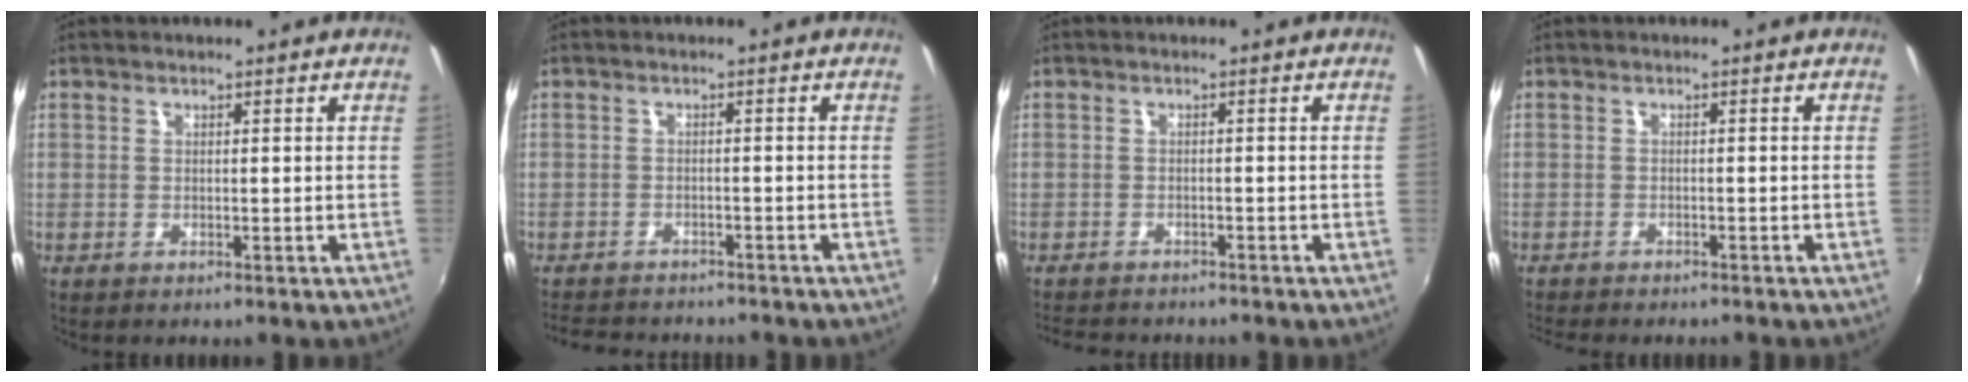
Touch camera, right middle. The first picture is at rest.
{"total": 8.6, "force": [-7.7, 2.6, 2.7], "torque": [-0.072, -0.012, -0.116]}
{"total": 6.5, "force": [-6.0, 1.7, 2.1], "torque": [-0.057, -0.016, -0.093]}
{"total": 5.1, "force": [-4.7, 1.0, 1.8], "torque": [-0.048, -0.019, -0.074]}